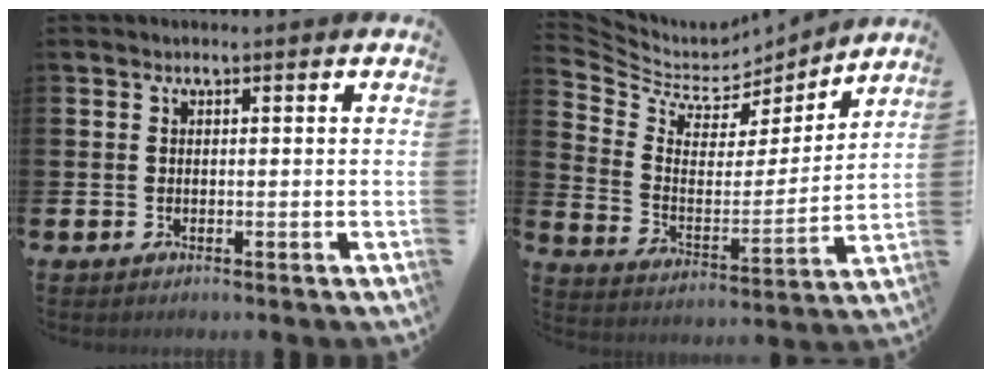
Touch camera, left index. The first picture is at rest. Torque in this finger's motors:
{"motor_torque": [-0.83, -0.74, -0.50, -0.15]}